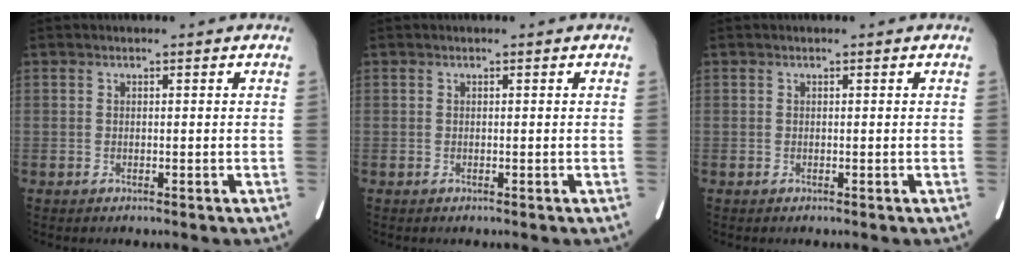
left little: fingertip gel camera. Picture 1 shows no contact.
{"total": 0.0}
{"total": 0.0}